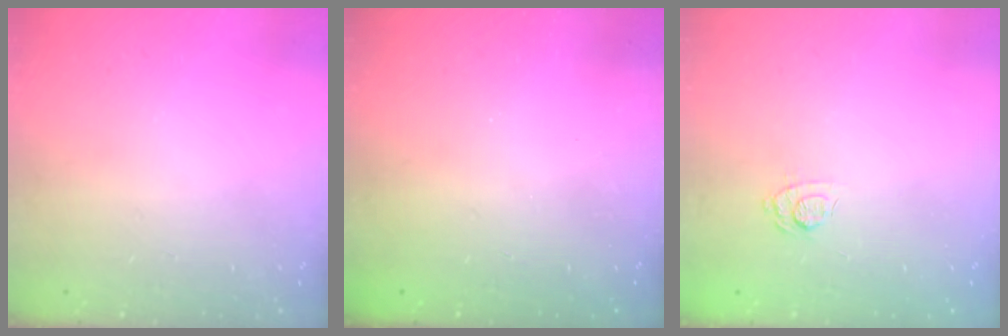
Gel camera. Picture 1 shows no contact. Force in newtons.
{"total": 2.4, "press": 2.3, "slide": 0.8}
{"total": 8.1, "press": 7.9, "slide": 1.4}